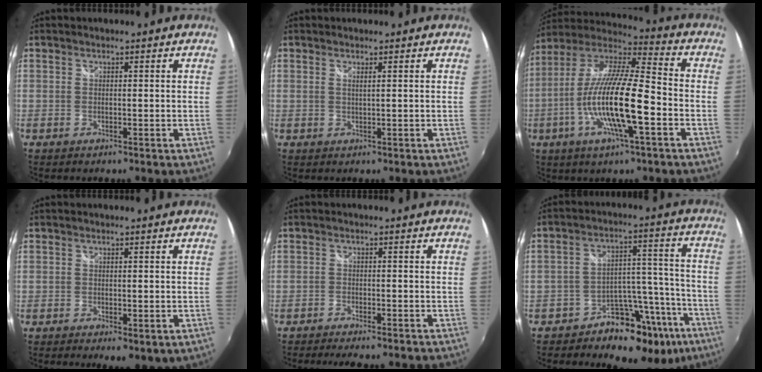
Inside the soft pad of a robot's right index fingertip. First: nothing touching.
{"total": 0.7, "force": [0.5, -0.2, 0.5], "torque": [-0.009, -0.001, 0.008]}
{"total": 18.3, "force": [-5.6, 3.2, 17.2], "torque": [-0.320, -0.018, -0.110]}
{"total": 5.1, "force": [-2.5, 1.8, 4.1], "torque": [-0.066, -0.024, -0.029]}
{"total": 9.4, "force": [-8.2, 1.5, 4.3], "torque": [-0.097, -0.017, -0.120]}
{"total": 15.9, "force": [-11.7, 8.8, 6.2], "torque": [-0.073, 0.052, -0.154]}